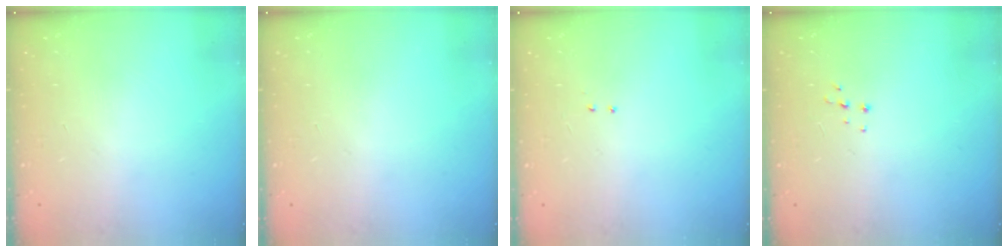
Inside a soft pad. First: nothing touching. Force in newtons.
{"total": 0.0}
{"total": 2.0, "press": 2.0, "slide": 0.4}
{"total": 3.8, "press": 3.8, "slide": 0.3}